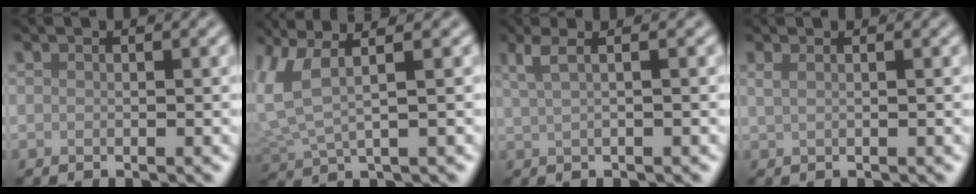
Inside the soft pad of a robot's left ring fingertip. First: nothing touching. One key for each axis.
{"total": 4.5, "fx": 2.1, "fy": 1.2, "fz": 3.7, "tx": -0.098, "ty": 0.008, "tz": 0.046}
{"total": 3.0, "fx": 1.4, "fy": 1.1, "fz": 2.3, "tx": -0.035, "ty": 0.007, "tz": 0.010}
{"total": 1.1, "fx": 0.6, "fy": 0.5, "fz": 0.8, "tx": -0.012, "ty": -0.002, "tz": 0.008}